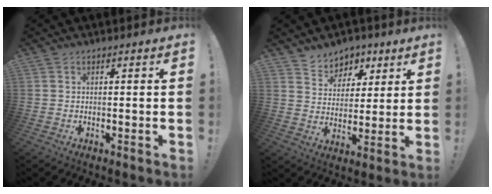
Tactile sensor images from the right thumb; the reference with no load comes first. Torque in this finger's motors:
{"motor_torque": [0.00, 0.00, 0.04, 0.01, 0.00]}